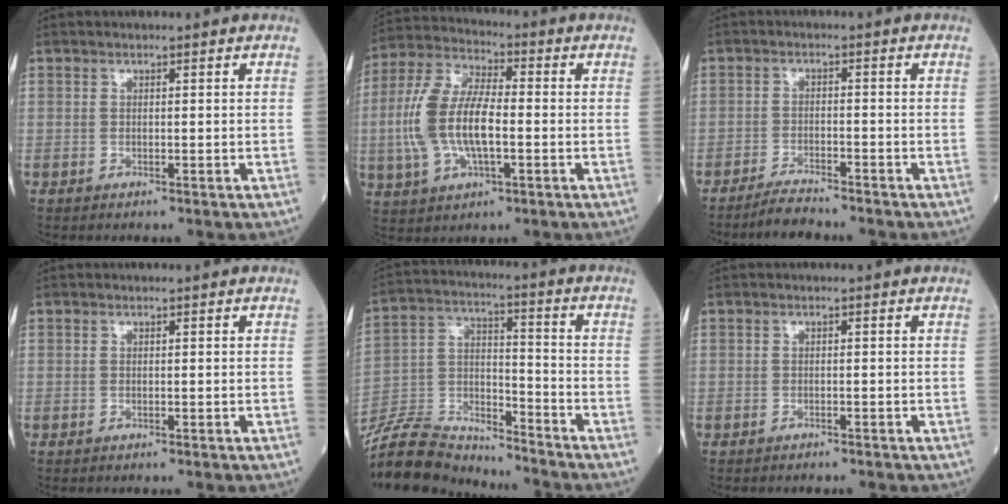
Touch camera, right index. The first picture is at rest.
{"total": 13.2, "force": [-1.4, 5.2, 12.0], "torque": [-0.267, 0.012, -0.026]}
{"total": 4.3, "force": [-4.0, 0.2, 1.4], "torque": [-0.028, -0.014, -0.070]}
{"total": 0.0}
{"total": 15.2, "force": [-14.8, 2.7, 2.3], "torque": [-0.050, 0.029, -0.266]}
{"total": 1.6, "force": [-1.4, 0.5, 0.5], "torque": [-0.014, -0.002, -0.016]}